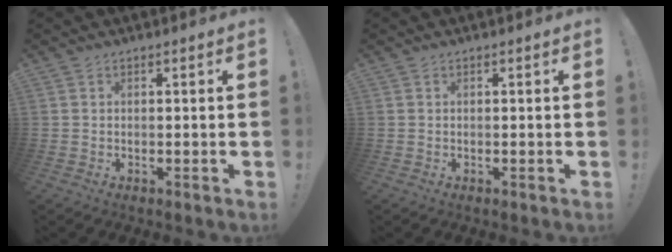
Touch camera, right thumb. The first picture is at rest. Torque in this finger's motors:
{"motor_torque": [0.00, 0.00, 0.00, 0.00, 0.00]}